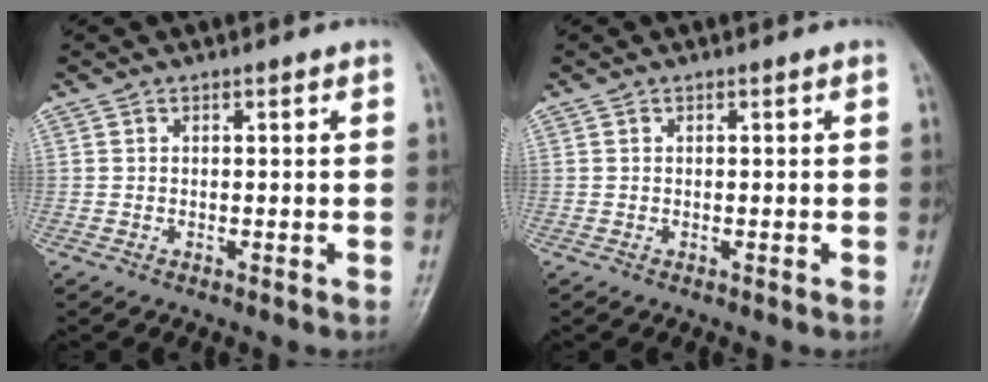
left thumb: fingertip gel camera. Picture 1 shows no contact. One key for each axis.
{"total": 0.0}